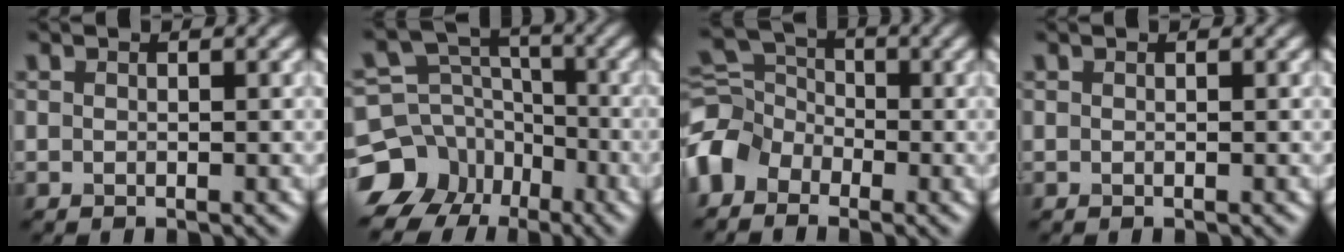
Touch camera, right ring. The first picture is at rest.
{"total": 11.1, "force": [-6.7, 8.5, 2.3], "torque": [-0.061, -0.011, -0.127]}
{"total": 5.1, "force": [-3.0, 3.5, 2.1], "torque": [-0.050, 0.006, -0.083]}
{"total": 0.0}